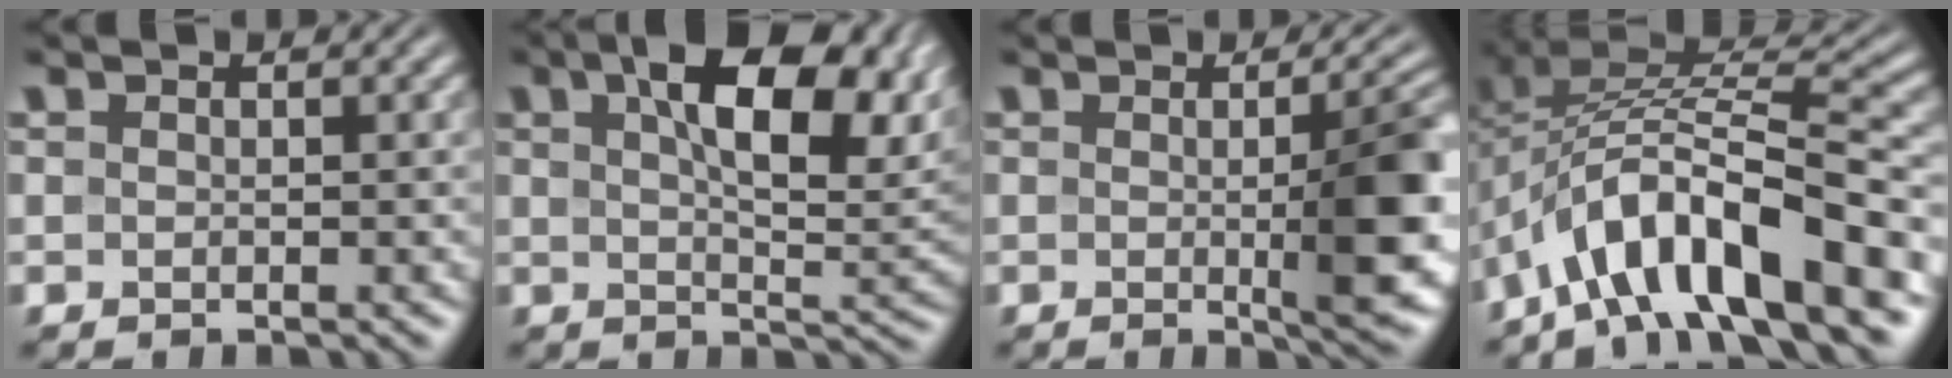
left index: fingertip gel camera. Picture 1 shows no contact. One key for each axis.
{"total": 12.9, "fx": 5.3, "fy": 5.1, "fz": 10.6, "tx": -0.152, "ty": 0.009, "tz": 0.081}
{"total": 7.9, "fx": -0.5, "fy": 1.8, "fz": 7.7, "tx": -0.089, "ty": -0.006, "tz": -0.003}
{"total": 11.5, "fx": -6.0, "fy": 3.9, "fz": 9.0, "tx": -0.140, "ty": 0.014, "tz": -0.113}